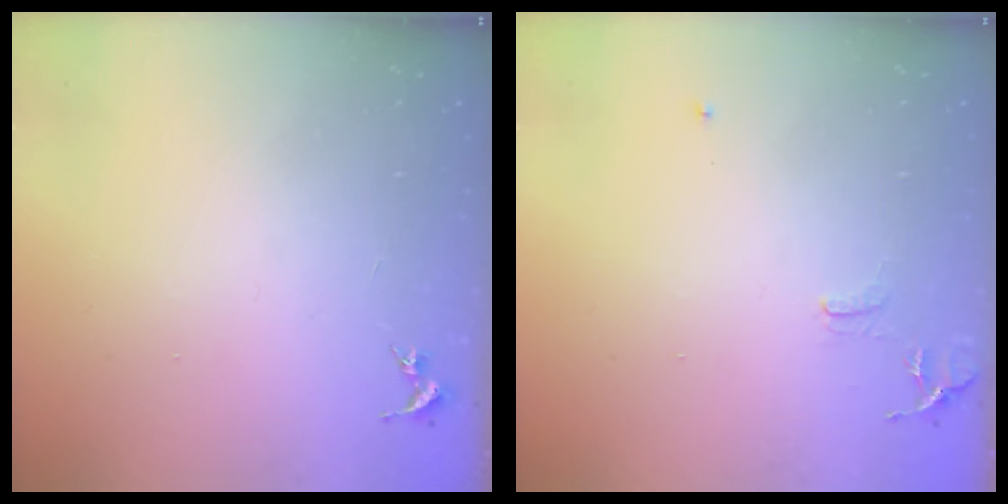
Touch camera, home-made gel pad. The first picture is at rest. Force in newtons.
{"total": 8.1, "press": 8.0, "slide": 0.7}